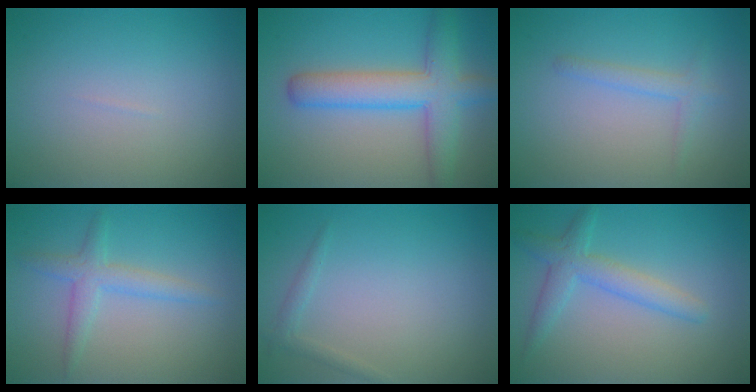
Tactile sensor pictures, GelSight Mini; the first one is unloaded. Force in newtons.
{"total": 5.9, "press": 5.9, "slide": 0.3}
{"total": 1.6, "press": 1.6, "slide": 0.1}
{"total": 1.8, "press": 1.8, "slide": 0.1}
{"total": 1.1, "press": 1.1, "slide": 0.0}
{"total": 2.1, "press": 2.1, "slide": 0.1}